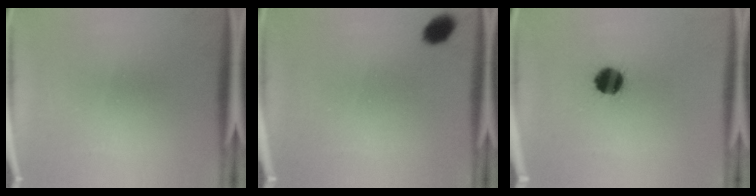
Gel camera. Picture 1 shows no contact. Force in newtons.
{"total": 3.5}
{"total": 7.9}